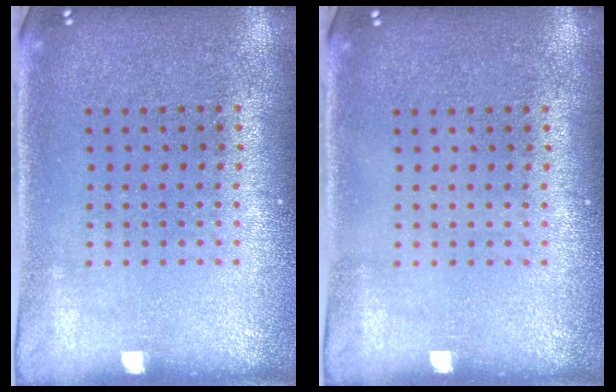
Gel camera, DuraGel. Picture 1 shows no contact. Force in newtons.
{"total": 0.0}